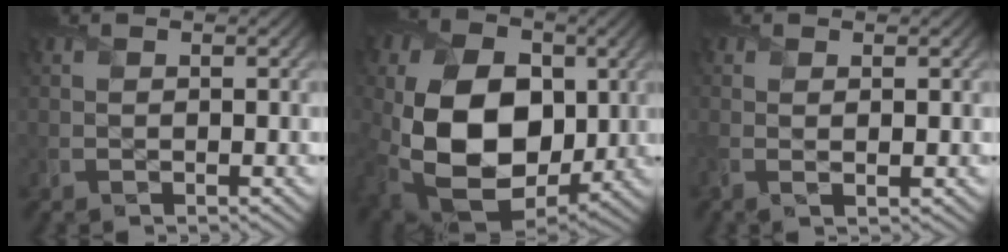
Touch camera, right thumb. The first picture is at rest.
{"total": 20.3, "force": [-1.1, 14.5, 14.1], "torque": [-0.286, -0.028, -0.010]}
{"total": 1.6, "force": [0.3, 0.2, 1.6], "torque": [-0.031, 0.003, 0.001]}